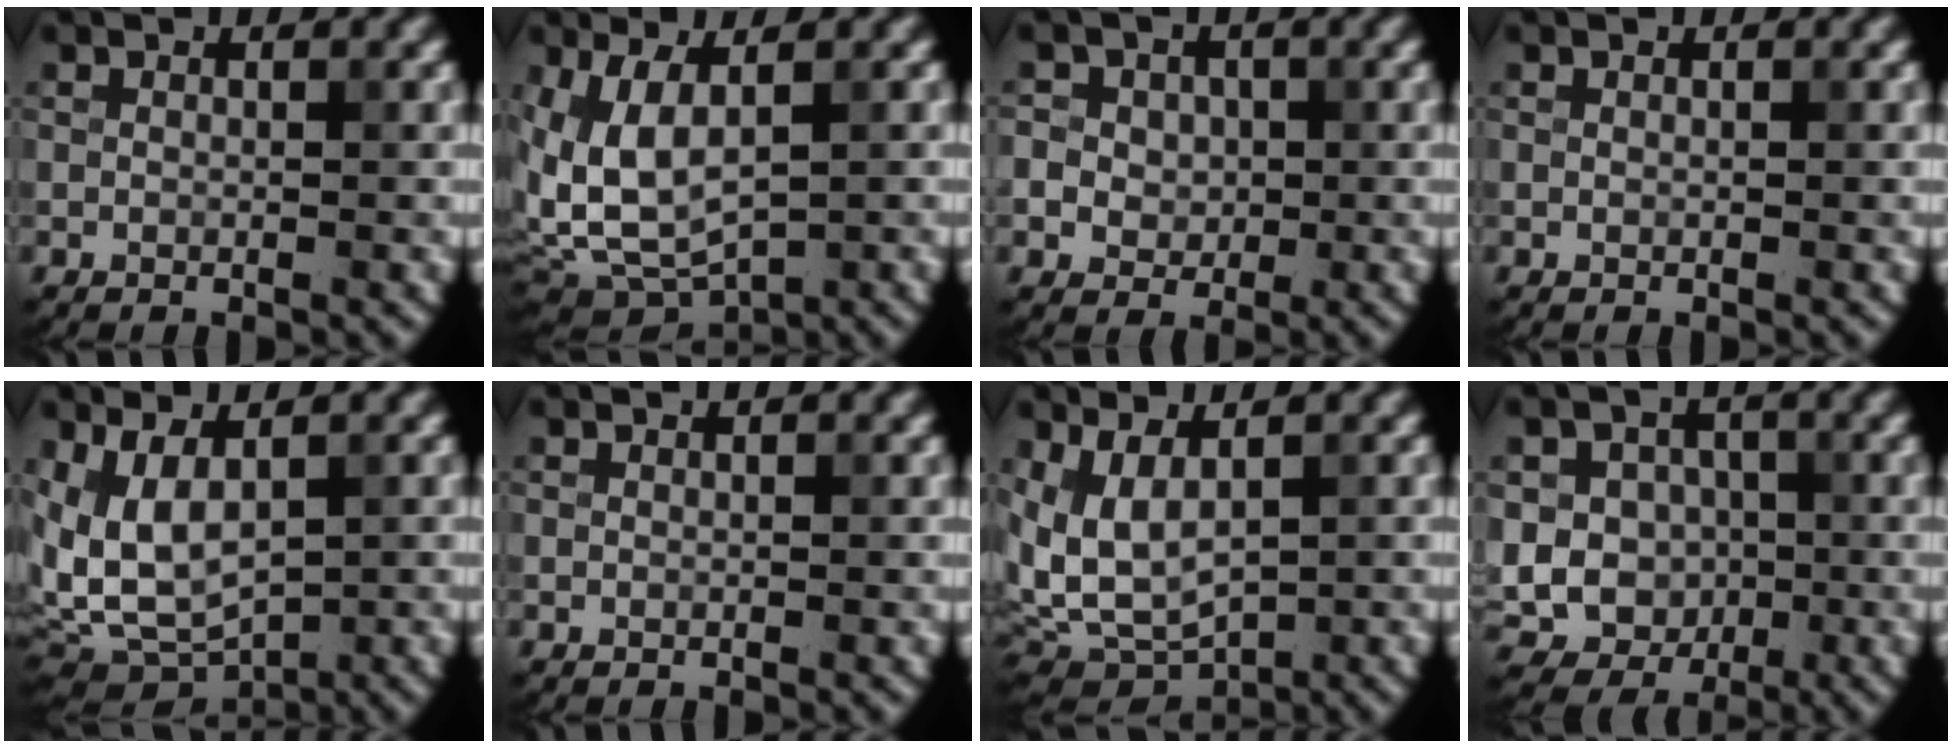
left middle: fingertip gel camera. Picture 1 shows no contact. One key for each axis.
{"total": 6.3, "fx": 0.8, "fy": 3.2, "fz": 5.4, "tx": -0.128, "ty": -0.008, "tz": 0.022}
{"total": 4.5, "fx": 0.9, "fy": 4.0, "fz": 1.9, "tx": -0.023, "ty": 0.026, "tz": -0.001}
{"total": 0.0}
{"total": 6.9, "fx": 0.4, "fy": 3.5, "fz": 5.9, "tx": -0.126, "ty": -0.006, "tz": 0.014}
{"total": 0.0}
{"total": 6.2, "fx": 0.8, "fy": 3.3, "fz": 5.2, "tx": -0.115, "ty": -0.003, "tz": 0.019}
{"total": 9.2, "fx": -0.9, "fy": 8.3, "fz": 3.7, "tx": -0.075, "ty": 0.013, "tz": -0.046}